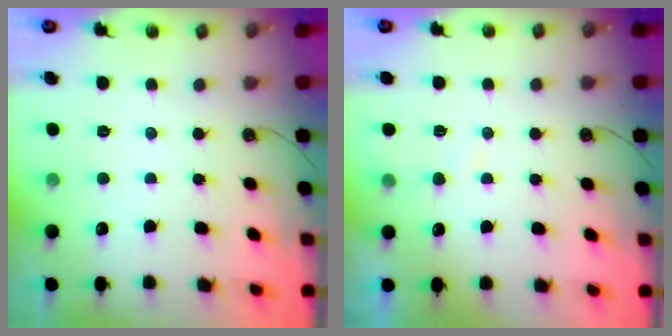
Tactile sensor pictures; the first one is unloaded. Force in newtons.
{"total": 3.0, "press": 3.0, "slide": 0.2}